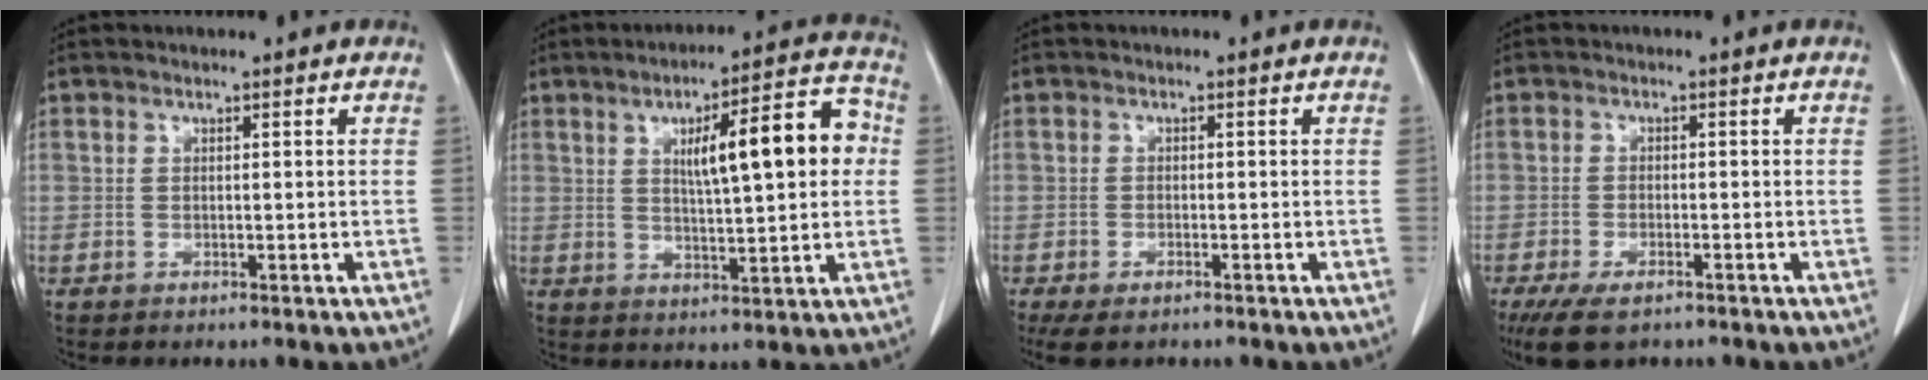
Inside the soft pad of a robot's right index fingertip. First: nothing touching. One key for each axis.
{"total": 12.9, "fx": 2.4, "fy": 2.2, "fz": 12.5, "tx": -0.178, "ty": 0.028, "tz": 0.036}
{"total": 4.6, "fx": -3.3, "fy": 1.8, "fz": 2.6, "tx": -0.047, "ty": -0.011, "tz": -0.052}
{"total": 6.3, "fx": -4.5, "fy": 2.2, "fz": 3.9, "tx": -0.071, "ty": -0.012, "tz": -0.074}